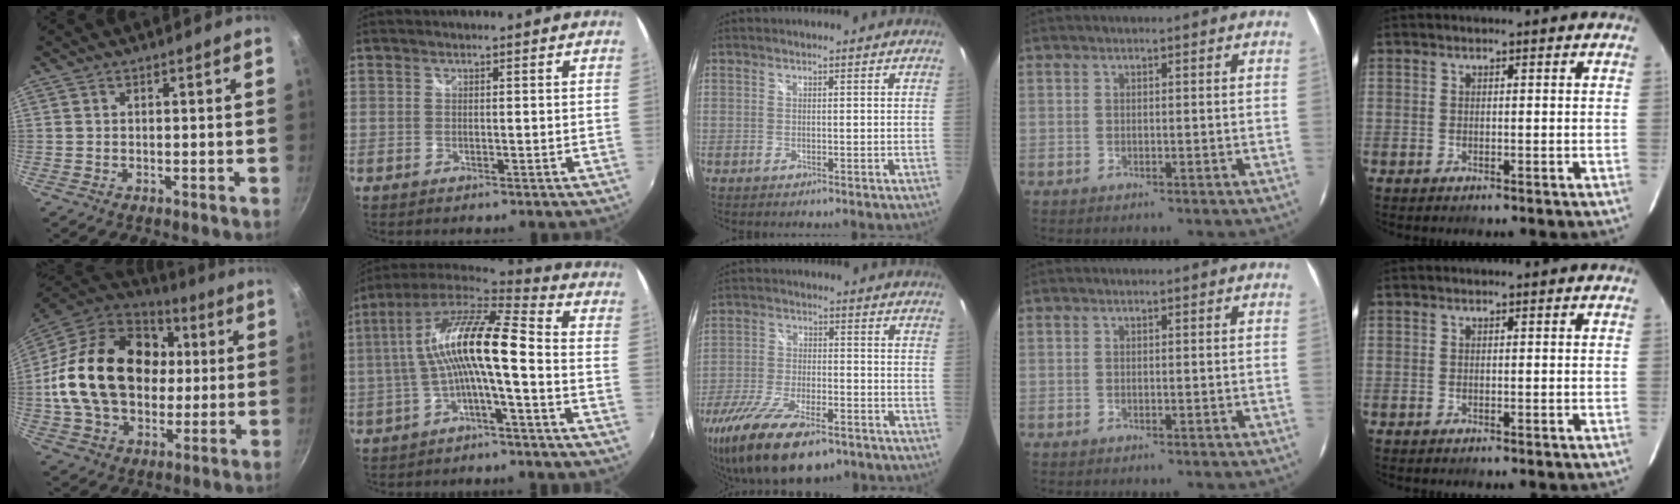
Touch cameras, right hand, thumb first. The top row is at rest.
{"thumb": {"total": 26.9, "force": [2.4, 19.6, 18.3], "torque": [-0.302, 0.026, 0.044]}, "index": {"total": 13.7, "force": [-0.9, 1.9, 13.5], "torque": [-0.252, 0.018, -0.019]}, "middle": {"total": 18.9, "force": [-12.7, 7.1, 12.0], "torque": [-0.253, -0.050, -0.219]}}